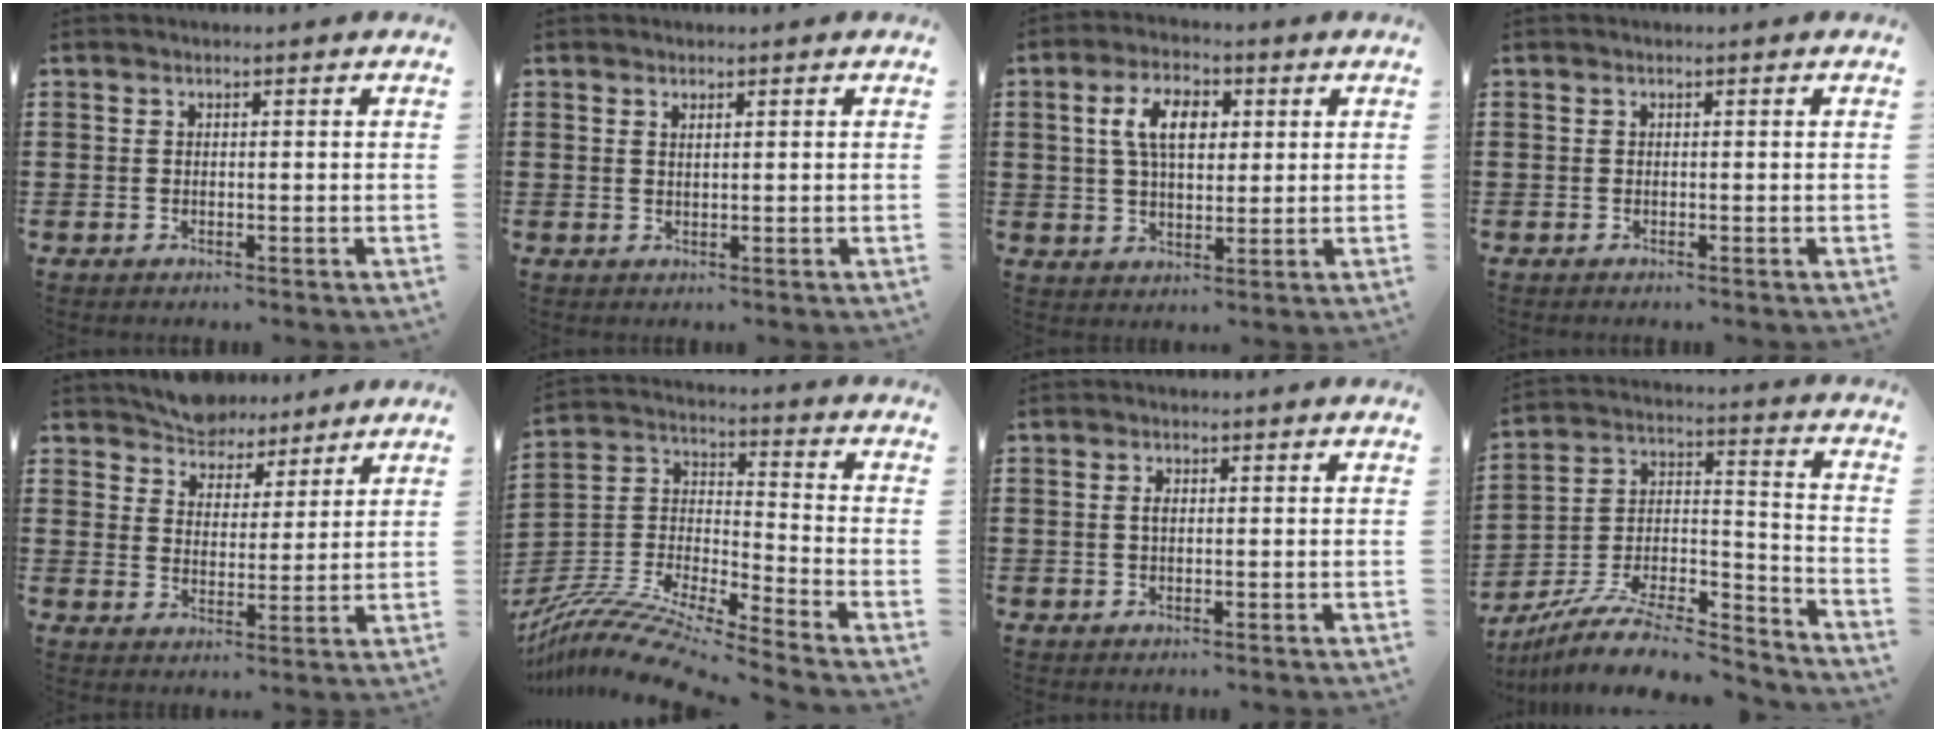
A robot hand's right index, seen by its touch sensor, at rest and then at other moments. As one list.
[{"total": 0.7, "force": [0.5, 0.2, 0.4], "torque": [-0.009, 0.001, 0.010]}, {"total": 7.2, "force": [1.9, 4.0, 5.6], "torque": [-0.116, 0.013, 0.029]}, {"total": 0.0}, {"total": 4.9, "force": [4.6, 1.4, -0.6], "torque": [-0.012, -0.017, 0.086]}, {"total": 10.7, "force": [-9.7, 0.9, 4.4], "torque": [-0.103, 0.006, -0.202]}, {"total": 1.1, "force": [0.1, 0.5, 1.0], "torque": [-0.020, 0.003, 0.001]}, {"total": 10.7, "force": [-9.0, 2.8, 5.0], "torque": [-0.084, 0.024, -0.172]}]